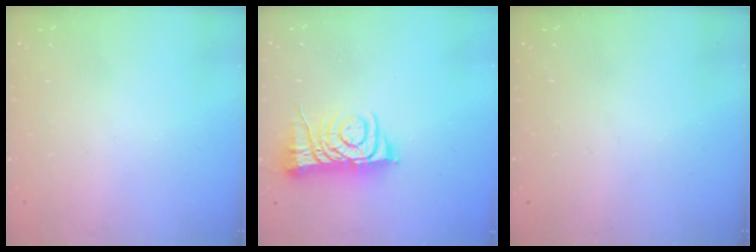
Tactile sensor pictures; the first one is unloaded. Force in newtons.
{"total": 8.6, "press": 8.5, "slide": 1.0}
{"total": 0.0}